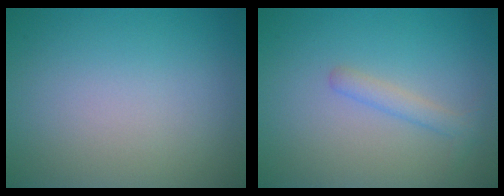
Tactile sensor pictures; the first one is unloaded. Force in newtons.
{"total": 1.6, "press": 1.6, "slide": 0.0}